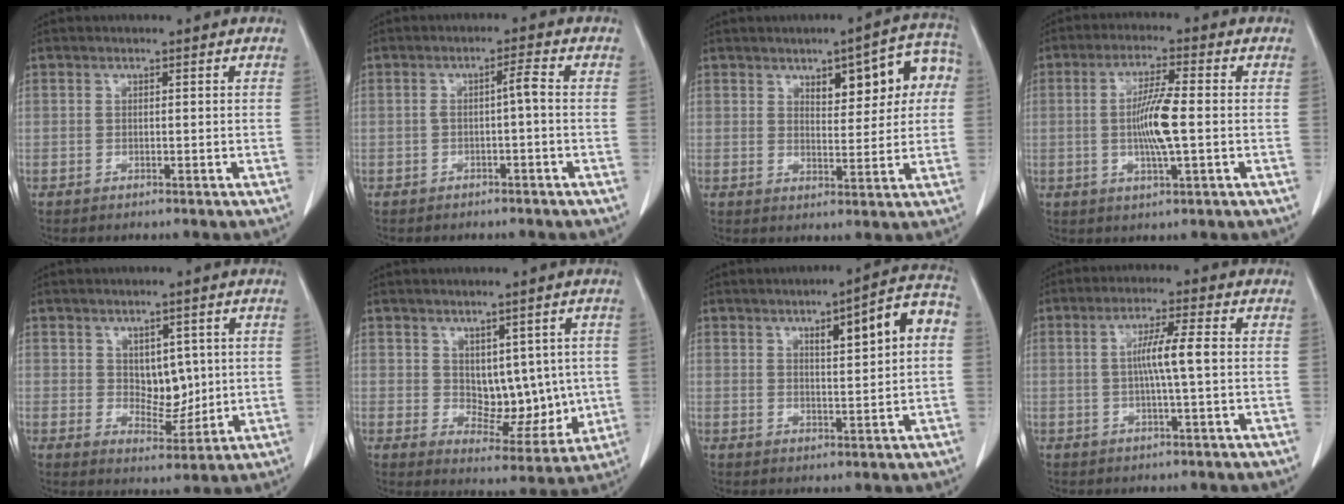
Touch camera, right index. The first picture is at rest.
{"total": 2.3, "force": [-0.4, 0.0, 2.2], "torque": [-0.036, 0.006, -0.008]}
{"total": 10.2, "force": [3.2, 4.0, 8.8], "torque": [-0.100, 0.031, 0.044]}
{"total": 7.5, "force": [-0.6, 0.5, 7.5], "torque": [-0.145, -0.005, -0.013]}
{"total": 5.5, "force": [1.1, 3.4, 4.1], "torque": [-0.058, -0.002, 0.030]}
{"total": 8.5, "force": [1.0, 5.2, 6.6], "torque": [-0.077, -0.001, 0.034]}
{"total": 9.3, "force": [2.2, 1.3, 8.9], "torque": [-0.121, 0.025, 0.031]}
{"total": 5.4, "force": [0.1, -0.3, 5.4], "torque": [-0.098, 0.003, 0.002]}